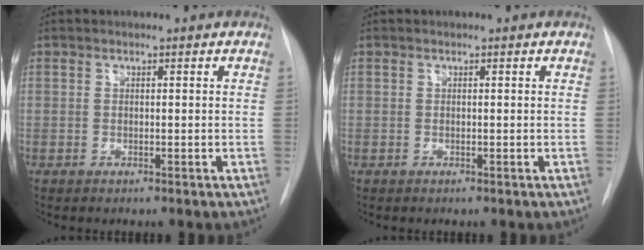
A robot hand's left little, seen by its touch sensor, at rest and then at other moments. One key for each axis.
{"total": 0.0}